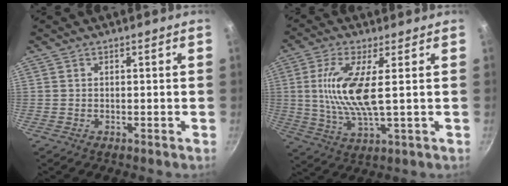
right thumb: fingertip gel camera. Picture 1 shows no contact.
{"total": 11.4, "force": [1.6, 3.1, 10.9], "torque": [-0.234, -0.008, 0.034]}